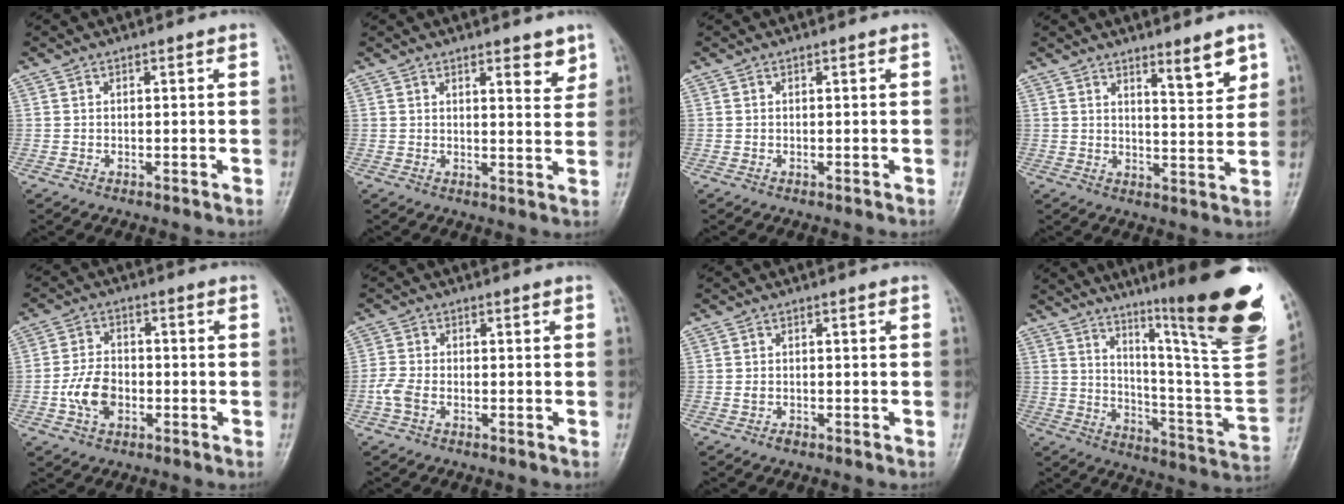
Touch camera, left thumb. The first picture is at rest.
{"total": 4.7, "force": [3.1, 1.5, 3.1], "torque": [-0.028, -0.022, 0.040]}
{"total": 0.0}
{"total": 6.2, "force": [4.1, 1.2, 4.4], "torque": [-0.055, -0.036, 0.062]}
{"total": 6.8, "force": [-2.0, 4.7, 4.5], "torque": [-0.072, 0.014, -0.042]}
{"total": 3.3, "force": [-1.5, 1.9, 2.2], "torque": [-0.055, 0.007, -0.034]}
{"total": 0.9, "force": [-0.6, 0.5, 0.5], "torque": [-0.007, 0.007, -0.008]}
{"total": 28.9, "force": [16.5, 3.3, 23.4], "torque": [-0.285, -0.089, 0.250]}